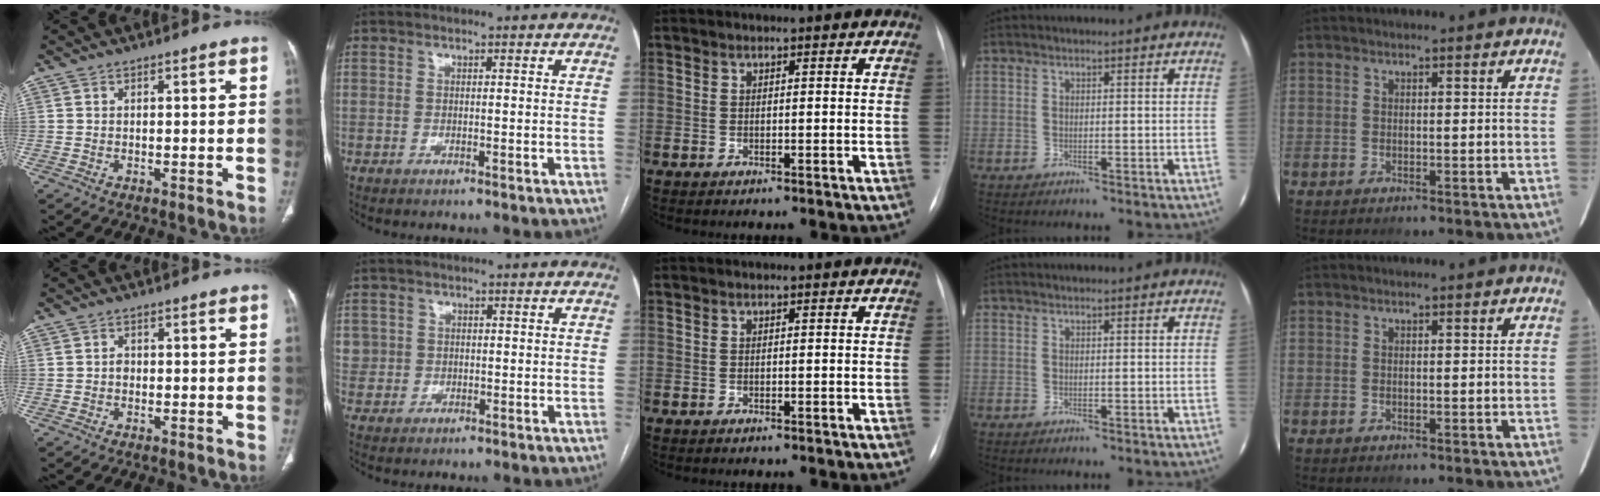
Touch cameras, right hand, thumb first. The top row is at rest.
{"thumb": {"total": 1.1, "force": [-0.1, 0.9, 0.6], "torque": [-0.006, 0.004, -0.004]}, "index": {"total": 2.7, "force": [0.4, 2.7, 0.1], "torque": [0.013, 0.010, 0.009]}}